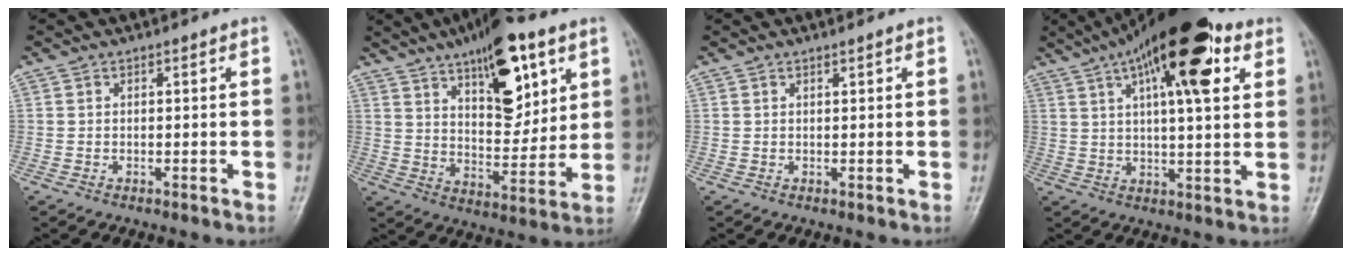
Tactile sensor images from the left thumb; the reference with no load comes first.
{"total": 17.6, "force": [9.0, 7.5, 13.2], "torque": [-0.158, -0.040, 0.143]}
{"total": 0.6, "force": [0.4, 0.1, 0.4], "torque": [-0.005, -0.002, 0.008]}
{"total": 19.3, "force": [8.9, 6.4, 15.9], "torque": [-0.232, -0.003, 0.135]}